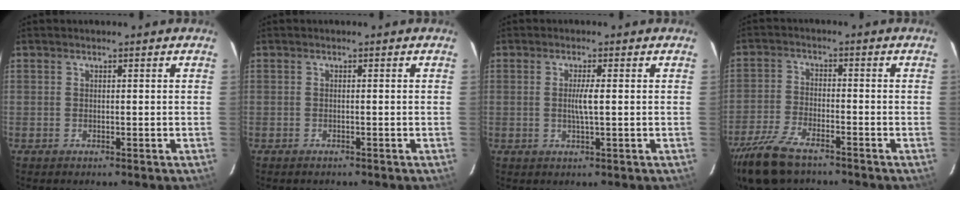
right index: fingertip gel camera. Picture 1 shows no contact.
{"total": 0.8, "force": [-0.7, 0.2, 0.3], "torque": [-0.009, -0.002, -0.008]}
{"total": 2.7, "force": [0.0, -0.2, 2.6], "torque": [-0.052, -0.002, -0.001]}
{"total": 9.7, "force": [-7.4, 3.1, 5.4], "torque": [-0.113, -0.021, -0.134]}